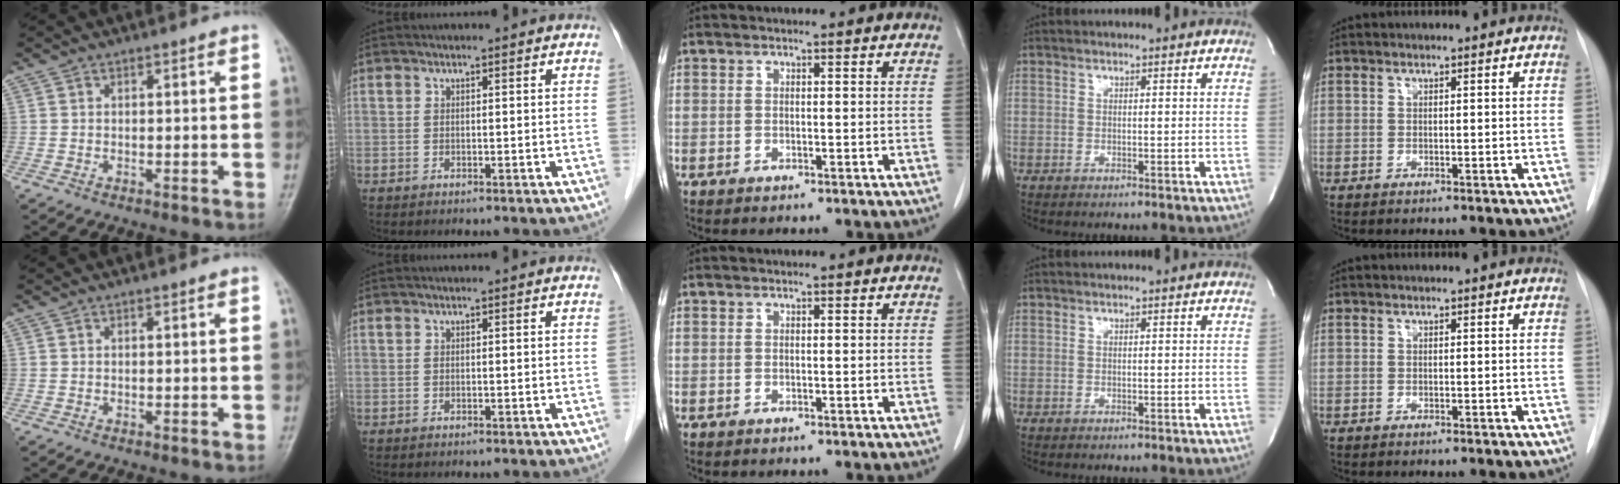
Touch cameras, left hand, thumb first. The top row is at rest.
{}